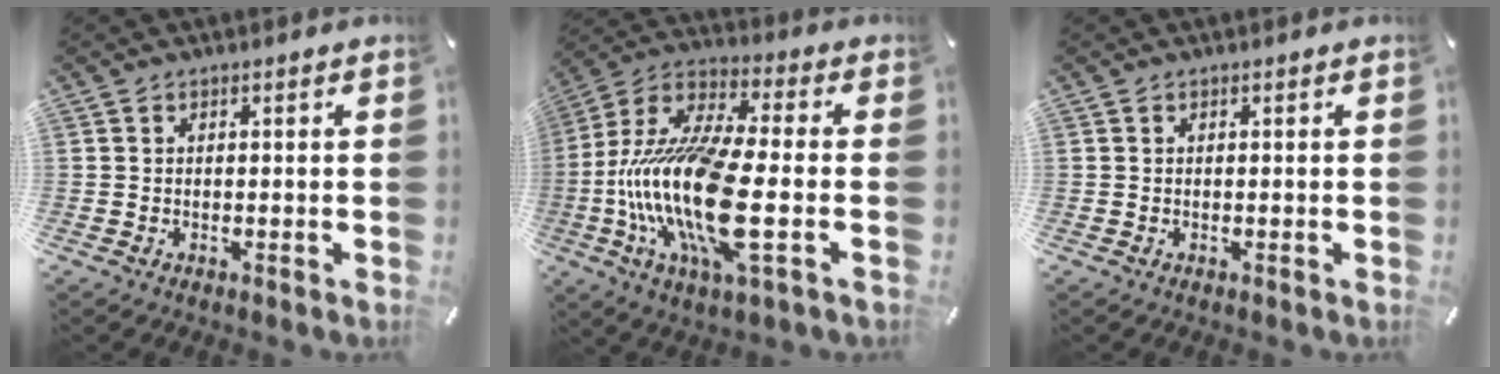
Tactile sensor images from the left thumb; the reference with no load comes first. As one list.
[{"total": 22.1, "force": [-4.7, 7.0, 20.4], "torque": [-0.447, -0.017, -0.084]}, {"total": 0.0}]